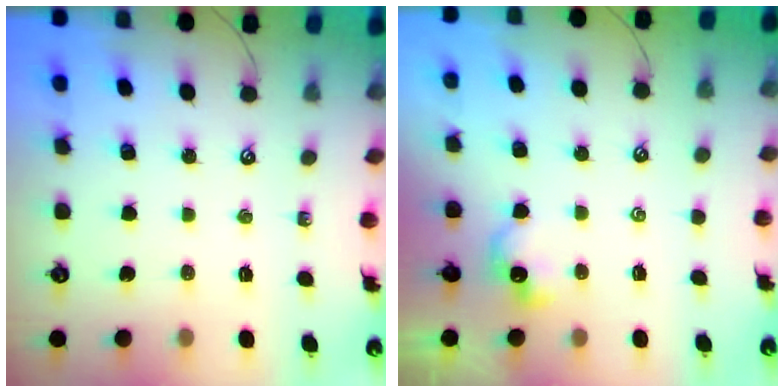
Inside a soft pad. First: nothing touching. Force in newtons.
{"total": 2.5, "press": 2.5, "slide": 0.1}